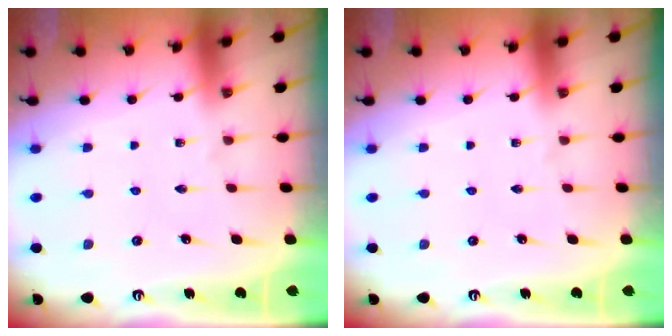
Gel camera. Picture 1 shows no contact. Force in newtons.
{"total": 0.0}